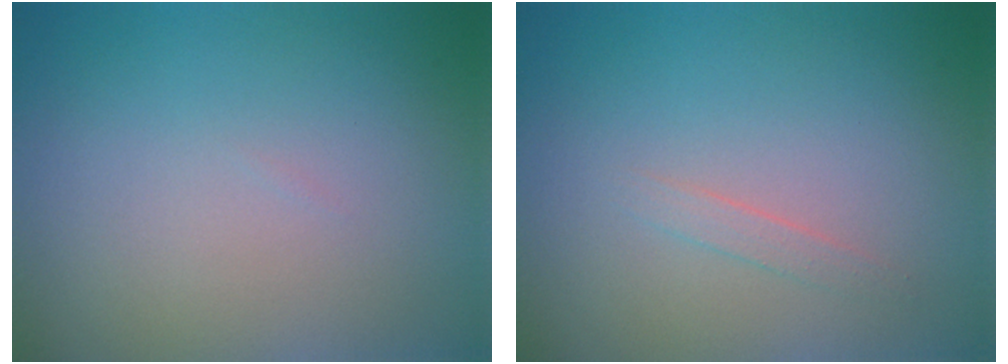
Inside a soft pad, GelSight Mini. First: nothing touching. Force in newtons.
{"total": 0.9, "press": 0.9, "slide": 0.1}